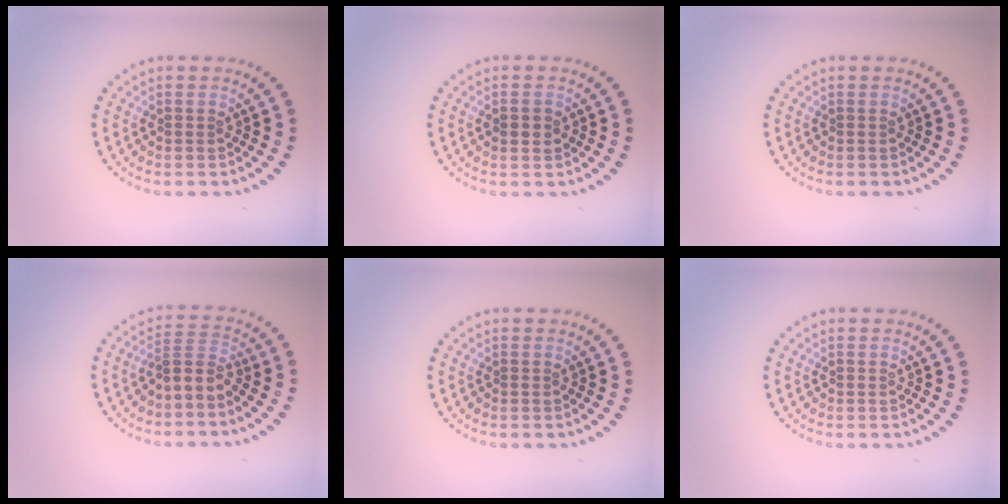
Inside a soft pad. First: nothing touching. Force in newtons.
{"total": 1.1, "press": 1.1, "slide": 0.2}
{"total": 0.0}
{"total": 2.3, "press": 1.7, "slide": 1.5}
{"total": 0.0}
{"total": 0.0}